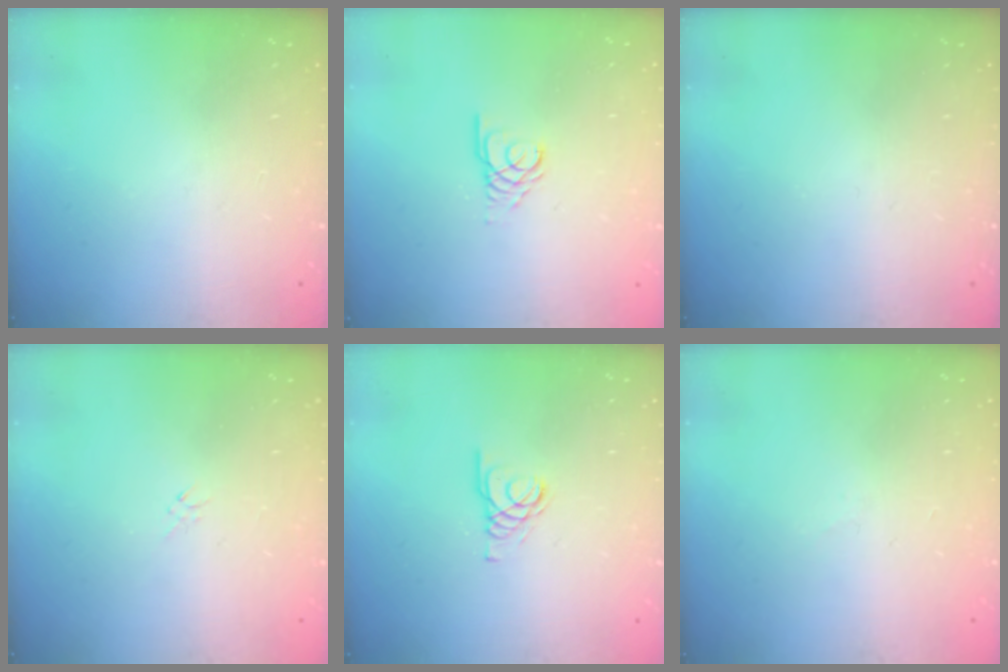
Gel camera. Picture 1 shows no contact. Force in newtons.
{"total": 3.9, "press": 3.9, "slide": 0.3}
{"total": 0.0}
{"total": 0.9, "press": 0.8, "slide": 0.4}
{"total": 2.1, "press": 2.1, "slide": 0.2}
{"total": 2.0, "press": 1.9, "slide": 0.5}